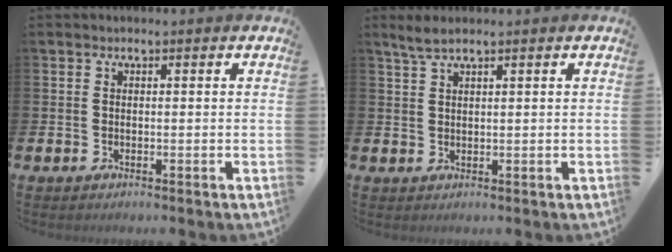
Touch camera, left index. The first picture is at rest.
{"total": 2.5, "force": [1.9, 0.4, 1.6], "torque": [-0.042, 0.007, 0.035]}